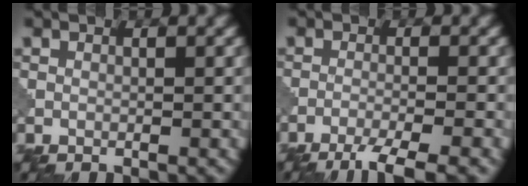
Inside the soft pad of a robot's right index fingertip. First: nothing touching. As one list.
[{"total": 4.8, "force": [-3.4, 0.7, 3.3], "torque": [-0.053, 0.000, -0.069]}]